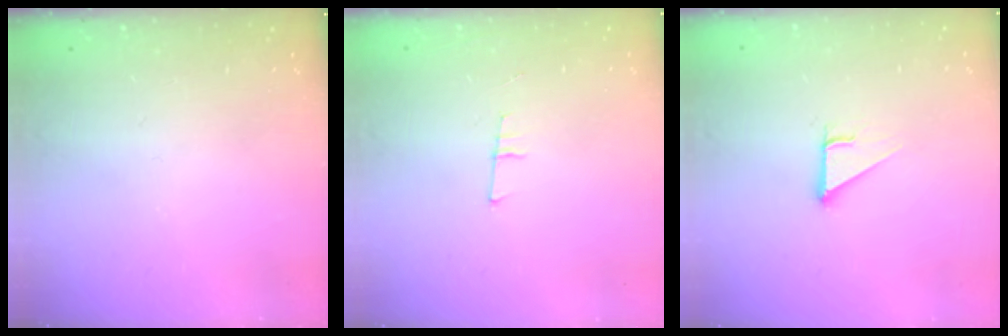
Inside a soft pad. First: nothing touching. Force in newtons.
{"total": 6.6, "press": 5.9, "slide": 2.9}
{"total": 2.8, "press": 2.8, "slide": 0.0}